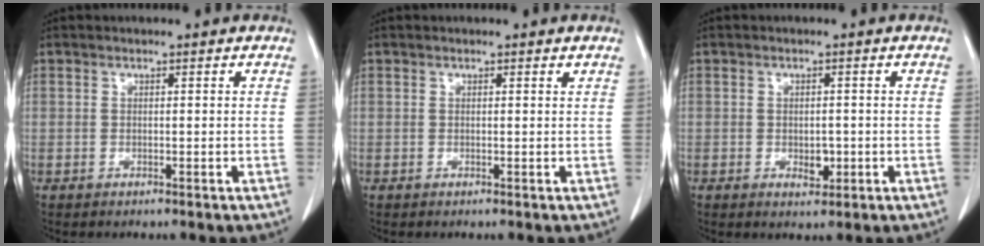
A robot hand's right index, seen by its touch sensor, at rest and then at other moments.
{"total": 0.0}
{"total": 2.3, "force": [-0.5, 1.4, 1.7], "torque": [-0.020, 0.002, 0.001]}